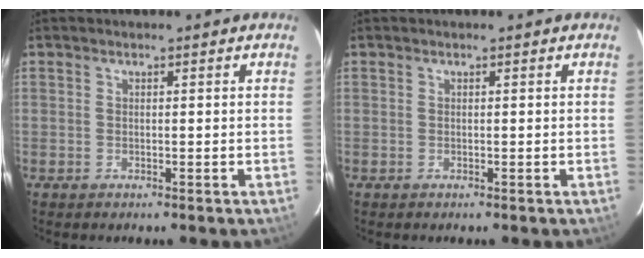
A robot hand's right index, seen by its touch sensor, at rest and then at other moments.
{"total": 0.0}